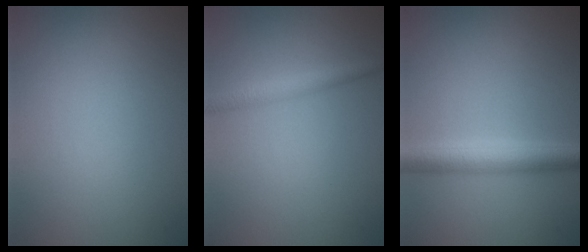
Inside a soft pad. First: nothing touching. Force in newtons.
{"total": 1.7, "press": 1.7, "slide": 0.0}
{"total": 3.9, "press": 3.9, "slide": 0.1}